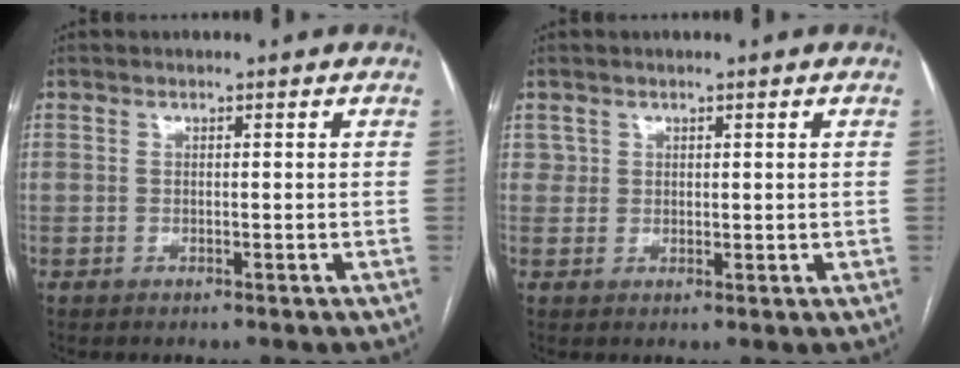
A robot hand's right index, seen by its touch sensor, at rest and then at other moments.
{"total": 1.9, "force": [1.1, 1.5, 0.0], "torque": [0.017, -0.003, 0.013]}